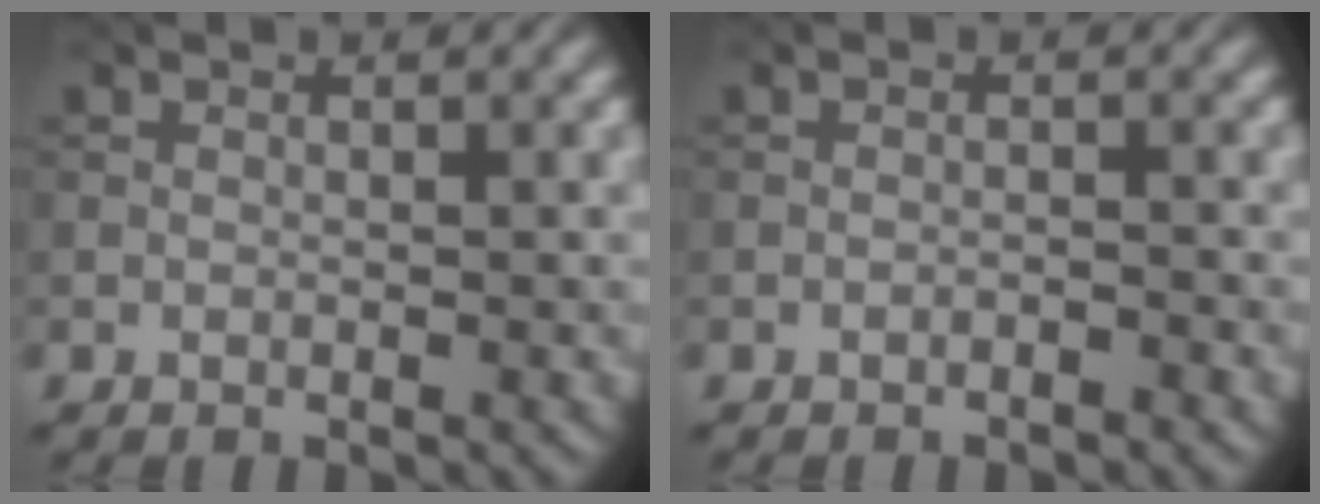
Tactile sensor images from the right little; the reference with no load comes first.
{"total": 0.8, "force": [-0.7, 0.1, 0.4], "torque": [-0.005, 0.003, -0.013]}